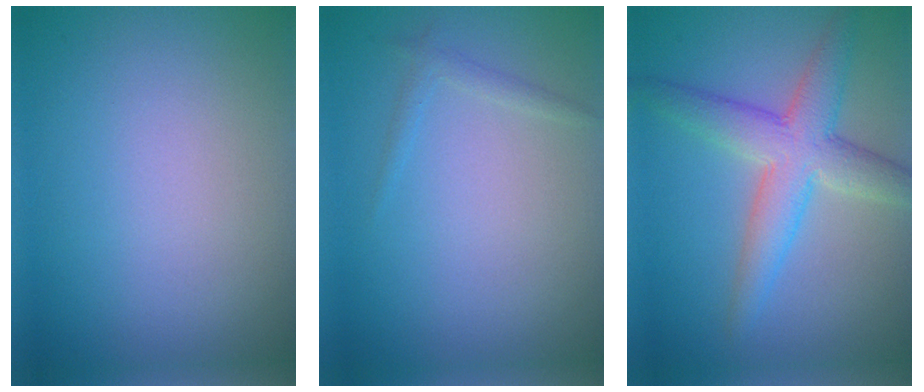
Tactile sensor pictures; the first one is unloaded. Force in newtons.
{"total": 0.9, "press": 0.9, "slide": 0.1}
{"total": 5.4, "press": 5.4, "slide": 0.2}